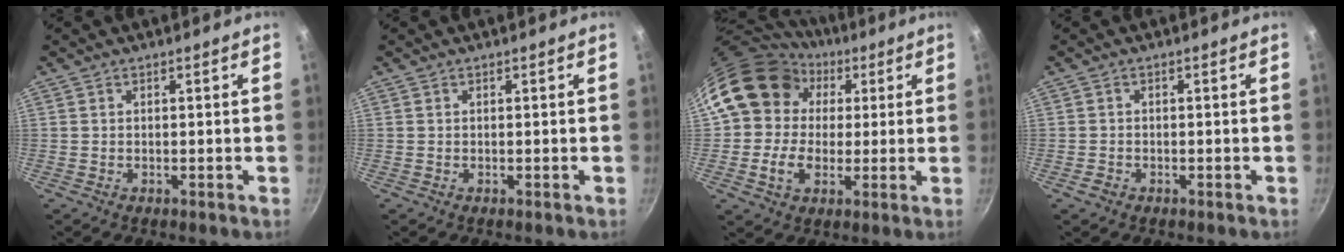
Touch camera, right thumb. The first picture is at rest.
{"total": 0.0}
{"total": 16.0, "force": [3.6, 13.5, 7.8], "torque": [-0.124, 0.016, 0.055]}
{"total": 1.6, "force": [-0.9, 1.1, 0.5], "torque": [-0.008, 0.008, -0.016]}